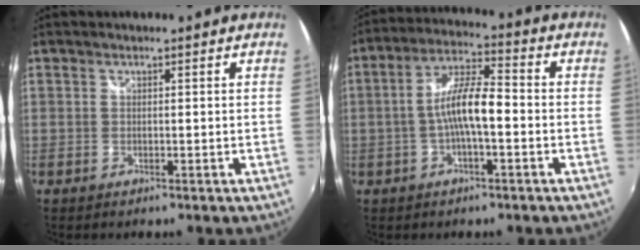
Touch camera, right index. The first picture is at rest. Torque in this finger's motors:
{"motor_torque": [1.43, -0.19, 0.84, 0.21]}